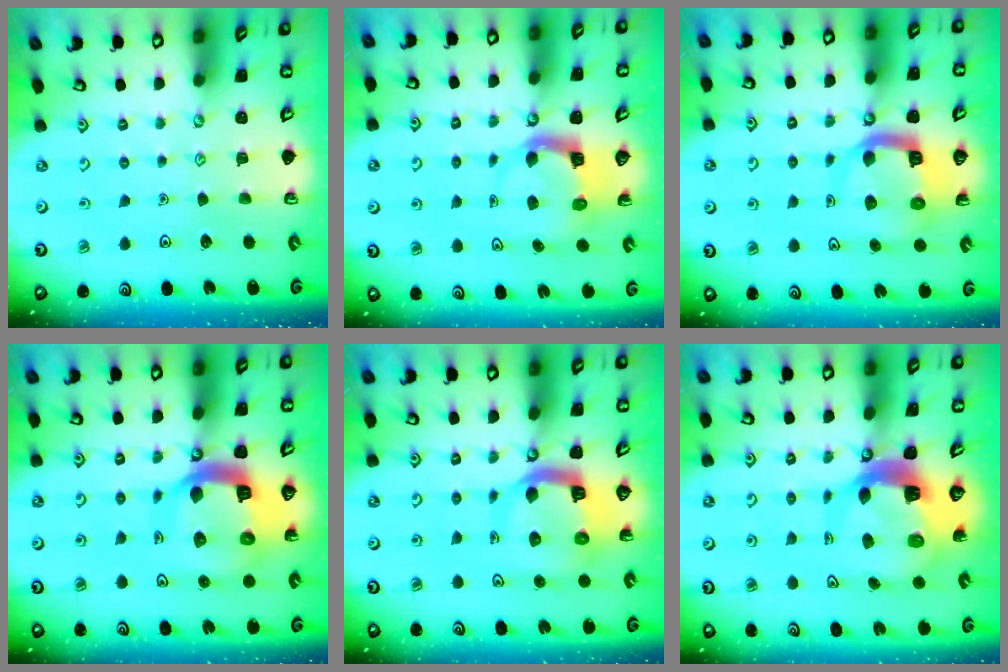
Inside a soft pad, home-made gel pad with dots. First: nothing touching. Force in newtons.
{"total": 3.9, "press": 3.9, "slide": 0.3}
{"total": 9.4, "press": 9.3, "slide": 1.3}
{"total": 15.5, "press": 15.4, "slide": 1.9}
{"total": 10.4, "press": 10.3, "slide": 1.2}
{"total": 9.5, "press": 9.5, "slide": 1.0}